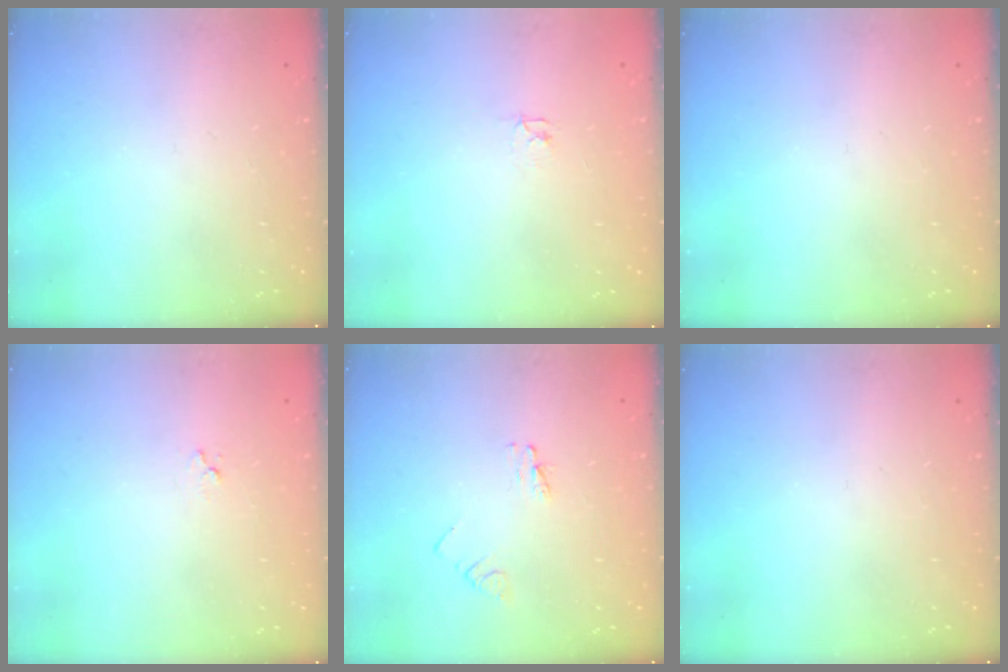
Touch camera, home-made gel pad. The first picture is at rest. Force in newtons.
{"total": 2.1, "press": 2.1, "slide": 0.3}
{"total": 0.0}
{"total": 3.0, "press": 3.0, "slide": 0.2}
{"total": 2.8, "press": 2.8, "slide": 0.3}
{"total": 0.0}